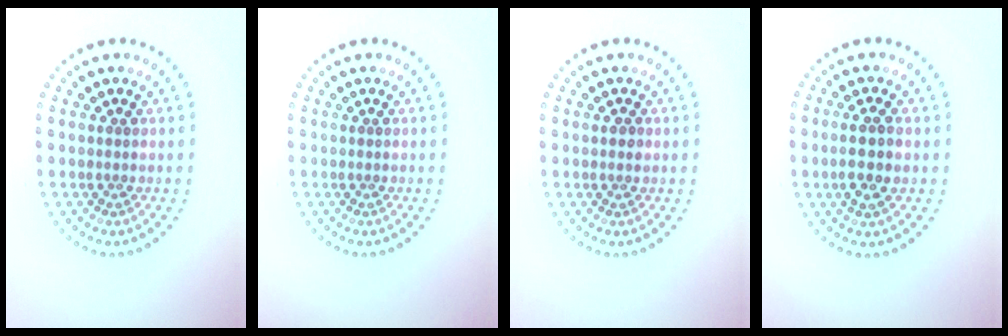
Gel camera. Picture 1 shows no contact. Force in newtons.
{"total": 0.0}
{"total": 0.7, "press": 0.7, "slide": 0.1}
{"total": 2.7, "press": 2.6, "slide": 1.0}